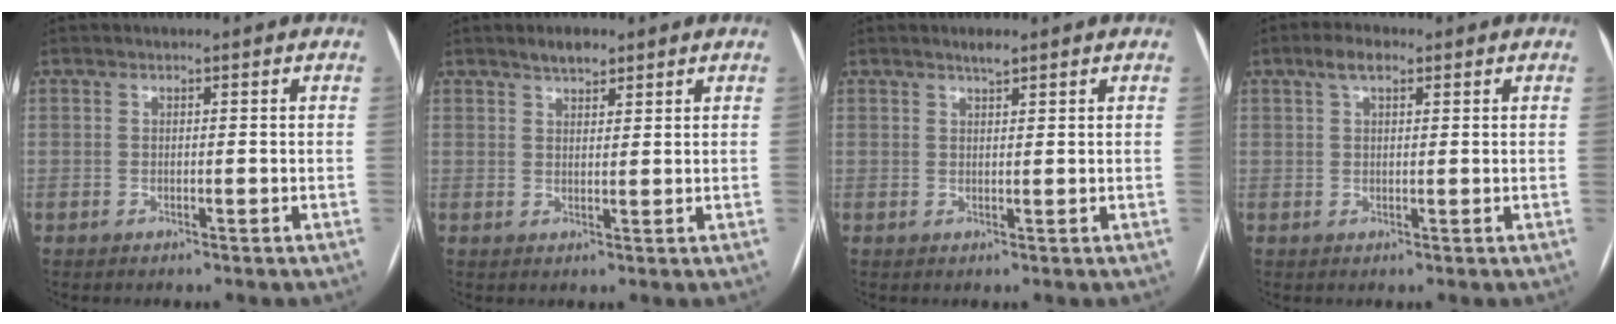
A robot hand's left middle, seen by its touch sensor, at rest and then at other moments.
{"total": 2.8, "force": [2.3, 1.1, 1.3], "torque": [-0.025, 0.007, 0.037]}
{"total": 1.5, "force": [1.2, 0.2, 0.8], "torque": [-0.017, 0.002, 0.024]}
{"total": 3.4, "force": [2.0, 1.3, 2.4], "torque": [-0.048, 0.016, 0.037]}